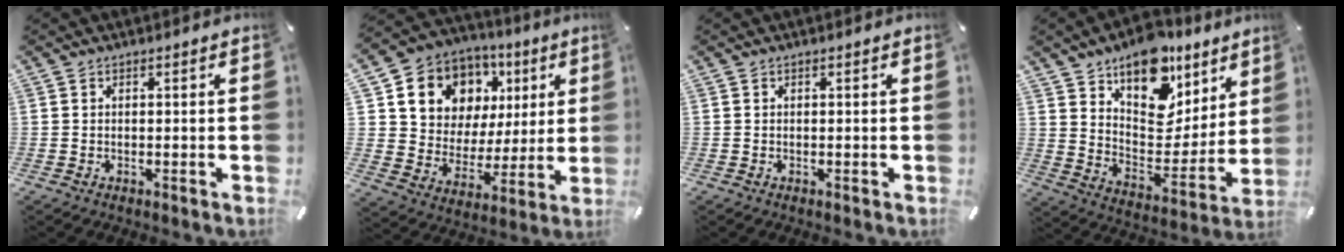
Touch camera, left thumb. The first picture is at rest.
{"total": 12.2, "force": [6.3, 10.0, 3.1], "torque": [-0.067, -0.049, 0.123]}
{"total": 0.0}
{"total": 16.2, "force": [12.5, 9.0, 5.3], "torque": [-0.069, -0.112, 0.221]}